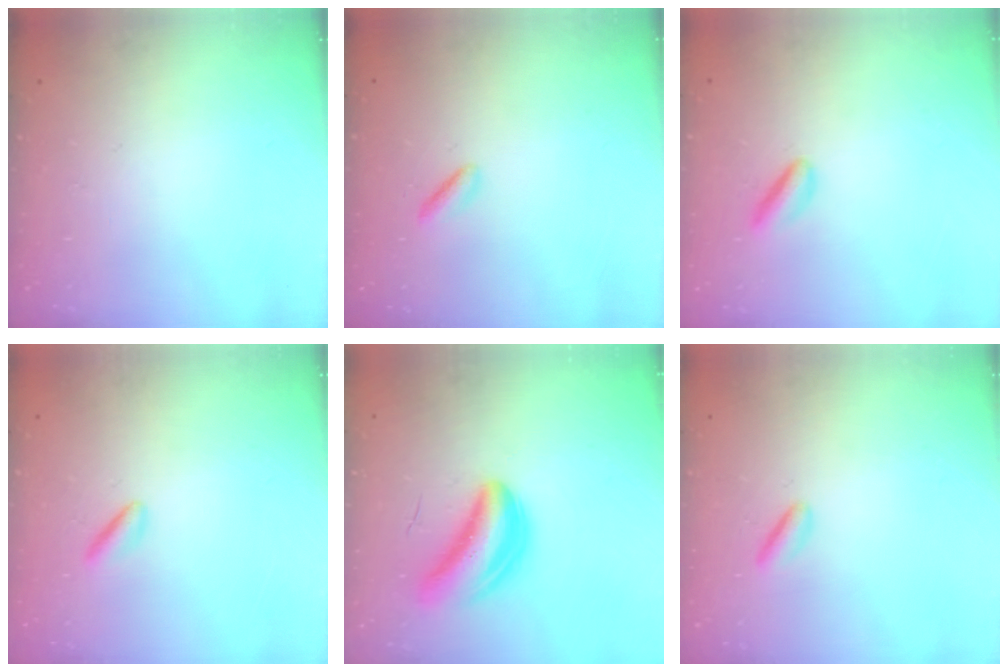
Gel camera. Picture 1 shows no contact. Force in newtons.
{"total": 1.5, "press": 1.3, "slide": 0.7}
{"total": 3.2, "press": 3.0, "slide": 1.1}
{"total": 1.8, "press": 1.7, "slide": 0.8}
{"total": 6.6, "press": 6.1, "slide": 2.7}
{"total": 2.2, "press": 2.1, "slide": 0.6}